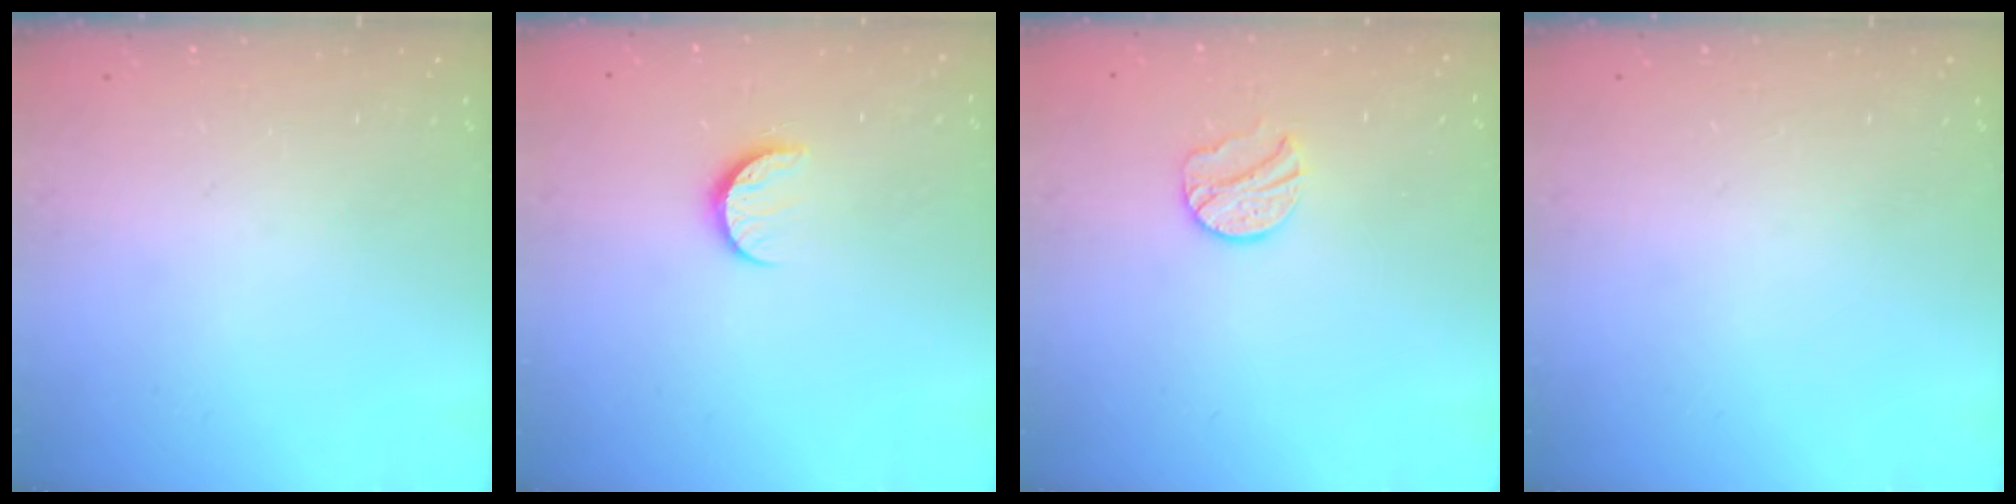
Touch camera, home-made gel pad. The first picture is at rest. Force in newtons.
{"total": 7.1, "press": 7.1, "slide": 0.7}
{"total": 9.4, "press": 9.4, "slide": 0.4}
{"total": 0.0}